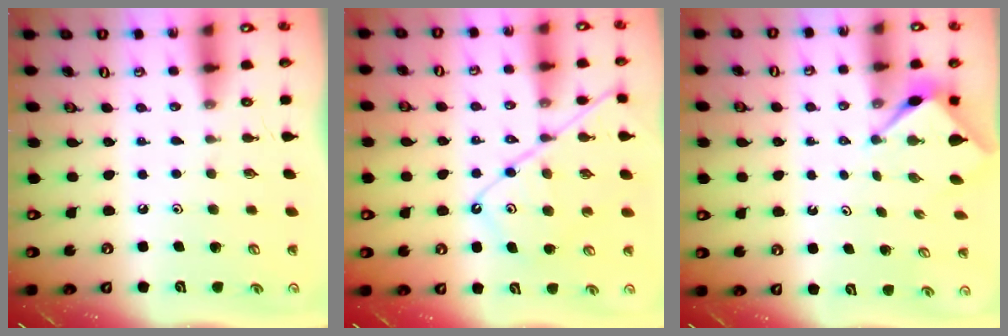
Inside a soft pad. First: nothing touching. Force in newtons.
{"total": 11.8, "press": 11.7, "slide": 1.2}
{"total": 3.3, "press": 3.3, "slide": 0.4}